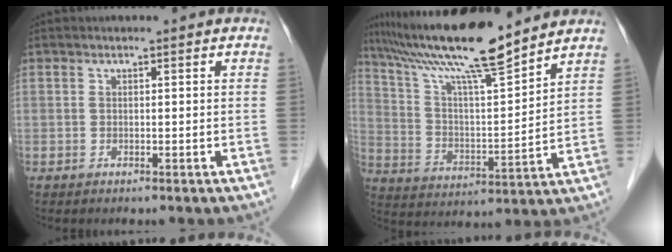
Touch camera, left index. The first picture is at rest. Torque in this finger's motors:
{"motor_torque": [0.92, -0.85, 0.81, 0.21]}